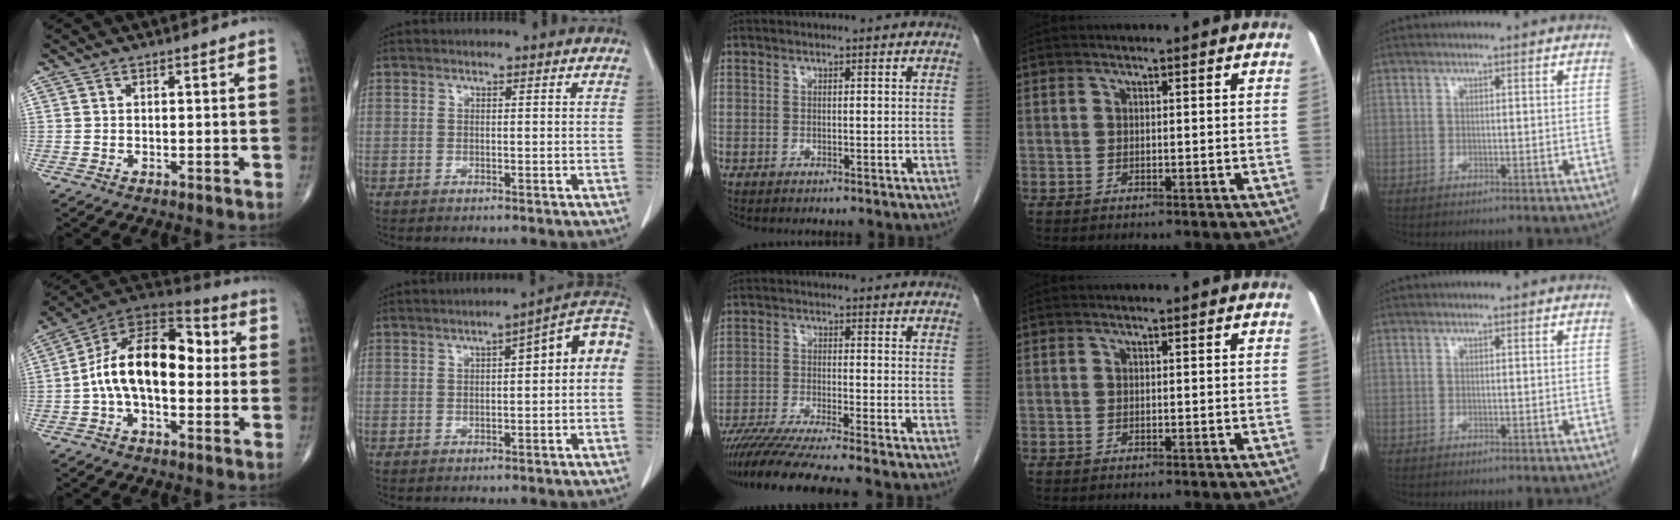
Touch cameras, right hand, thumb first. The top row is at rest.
{"thumb": {"total": 17.9, "force": [0.0, 10.1, 14.7], "torque": [-0.233, 0.048, -0.011]}, "index": {"total": 7.8, "force": [0.7, 1.8, 7.6], "torque": [-0.100, 0.036, 0.003]}, "middle": {"total": 12.2, "force": [-10.4, -1.1, 6.3], "torque": [-0.086, -0.032, -0.166]}}